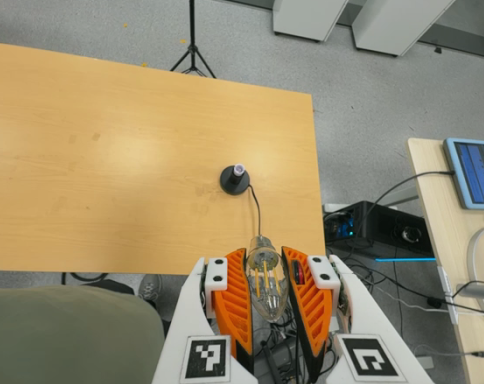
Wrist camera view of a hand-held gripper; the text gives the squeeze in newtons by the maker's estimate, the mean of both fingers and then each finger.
{"total": 21.4, "left": 22.8, "right": 20.1}